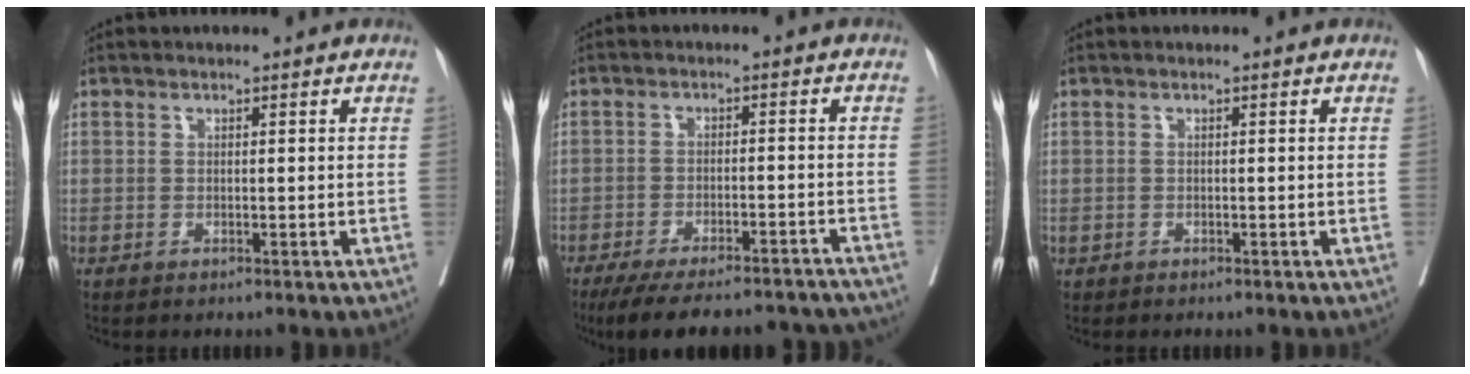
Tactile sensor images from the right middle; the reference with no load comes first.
{"total": 20.1, "force": [-18.0, 3.7, 8.2], "torque": [-0.121, -0.020, -0.234]}
{"total": 0.0}